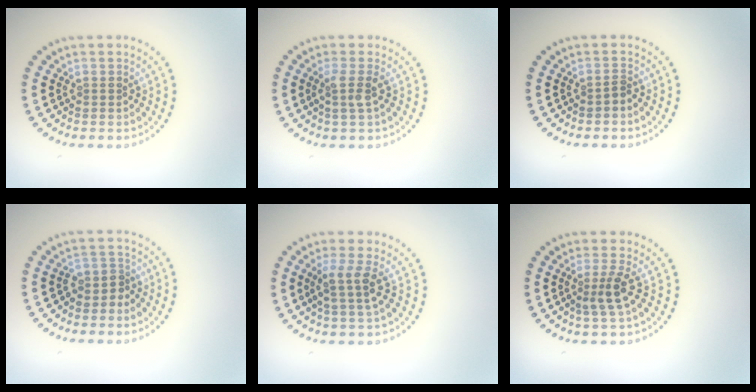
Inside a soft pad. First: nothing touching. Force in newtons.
{"total": 1.8, "press": 1.3, "slide": 1.2}
{"total": 0.6, "press": 0.3, "slide": 0.5}
{"total": 2.0, "press": 1.5, "slide": 1.2}
{"total": 2.6, "press": 2.0, "slide": 1.6}
{"total": 2.3, "press": 1.7, "slide": 1.5}